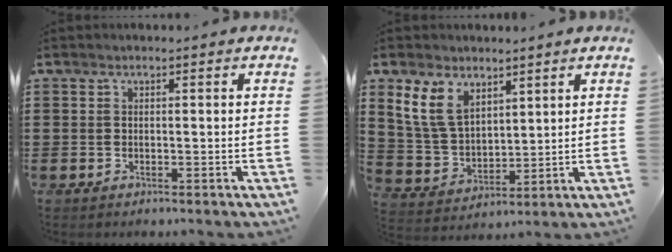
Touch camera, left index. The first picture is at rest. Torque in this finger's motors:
{"motor_torque": [0.45, -0.31, 0.26, 0.11]}